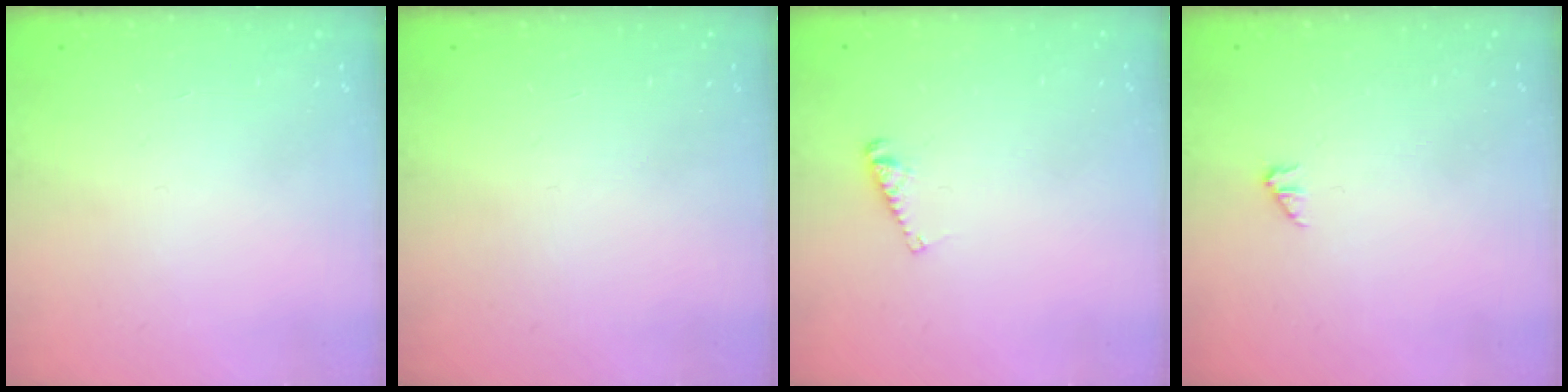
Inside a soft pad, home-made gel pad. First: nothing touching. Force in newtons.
{"total": 0.0}
{"total": 4.1, "press": 4.0, "slide": 0.3}
{"total": 0.0}